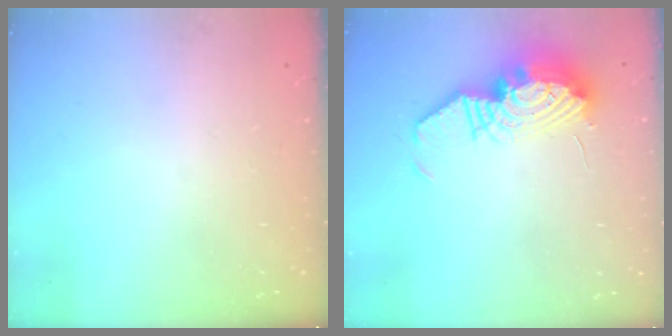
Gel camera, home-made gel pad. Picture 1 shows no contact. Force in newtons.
{"total": 13.2, "press": 13.1, "slide": 1.1}